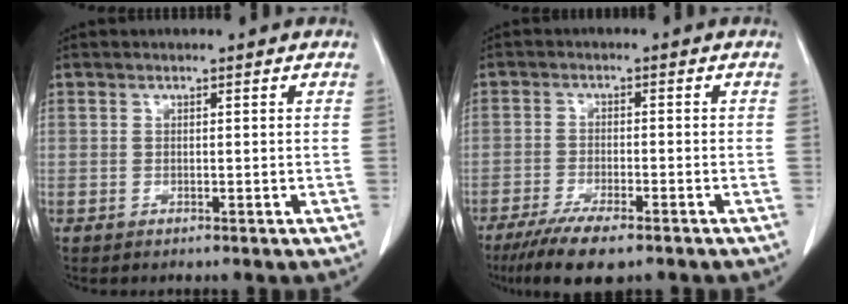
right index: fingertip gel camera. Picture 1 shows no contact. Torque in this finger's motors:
{"motor_torque": [0.05, -0.13, 0.40, 0.10]}